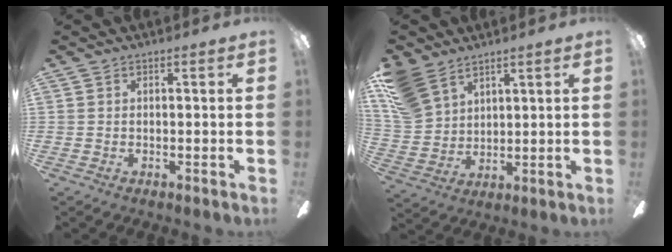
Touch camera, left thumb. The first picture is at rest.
{"total": 11.4, "force": [8.1, 6.4, 4.9], "torque": [-0.130, -0.022, 0.163]}